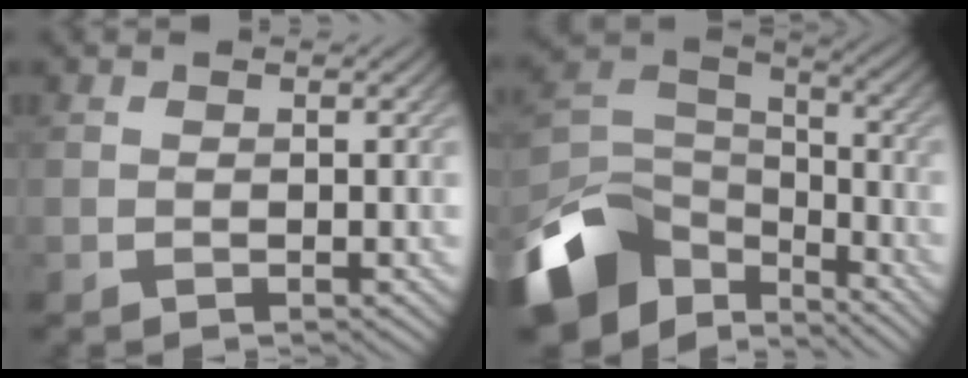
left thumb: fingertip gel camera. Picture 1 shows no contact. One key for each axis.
{"total": 14.9, "fx": -7.7, "fy": 9.1, "fz": 8.8, "tx": -0.238, "ty": -0.027, "tz": -0.134}